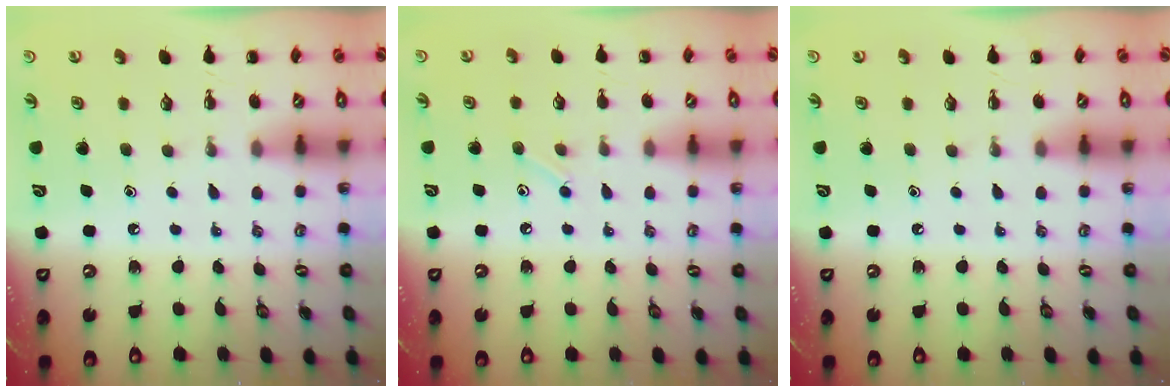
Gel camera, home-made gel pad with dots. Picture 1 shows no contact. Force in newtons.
{"total": 5.3, "press": 5.1, "slide": 1.6}
{"total": 0.0}